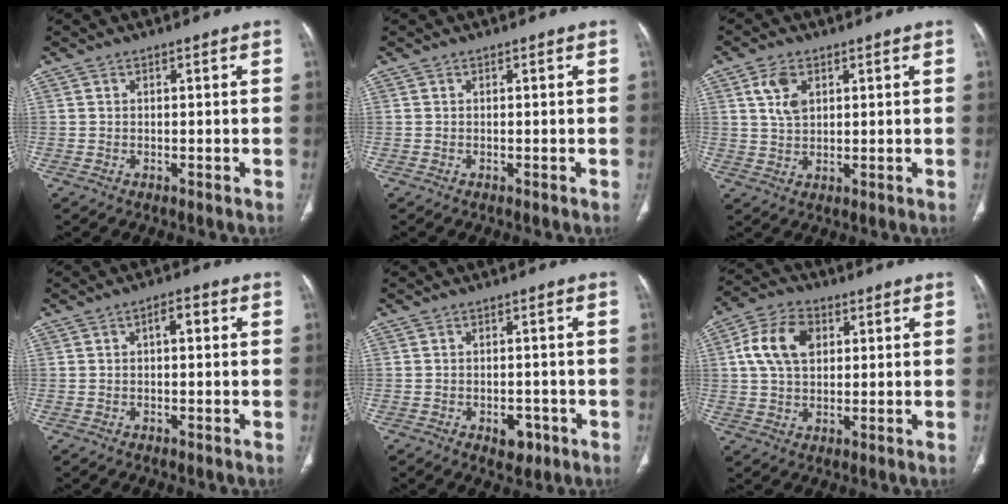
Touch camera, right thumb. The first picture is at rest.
{"total": 0.0}
{"total": 5.2, "force": [2.1, 3.1, 3.6], "torque": [-0.064, -0.006, 0.044]}
{"total": 2.8, "force": [0.5, 1.3, 2.4], "torque": [-0.032, 0.010, 0.003]}
{"total": 3.8, "force": [-1.7, 2.5, 2.3], "torque": [-0.016, 0.006, -0.017]}
{"total": 10.6, "force": [2.6, 7.1, 7.4], "torque": [-0.132, 0.012, 0.043]}